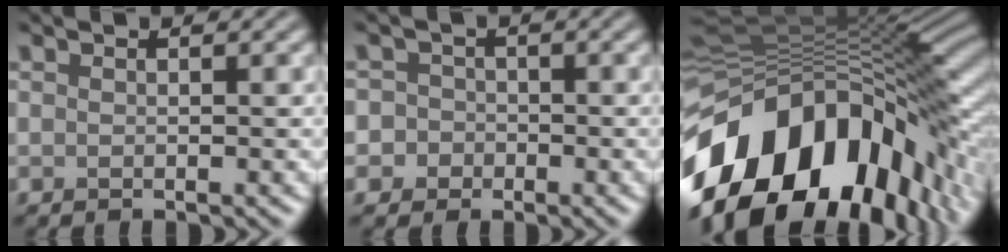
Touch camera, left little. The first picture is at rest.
{"total": 4.0, "force": [-1.2, 3.8, 0.5], "torque": [0.021, 0.010, -0.049]}
{"total": 18.1, "force": [-7.6, 10.1, 13.0], "torque": [-0.247, -0.016, -0.129]}